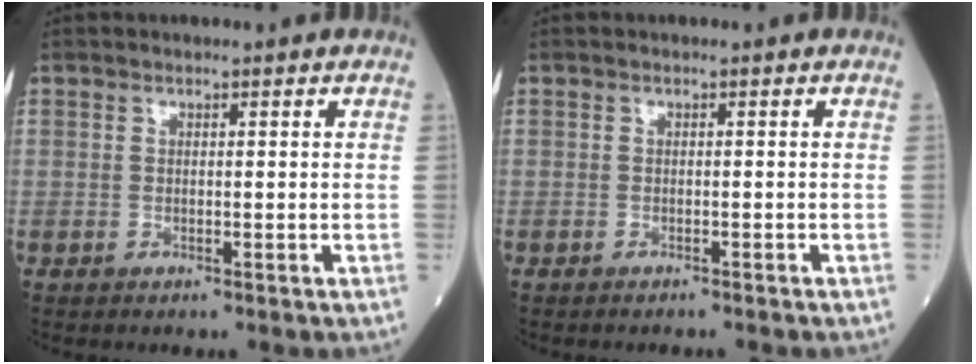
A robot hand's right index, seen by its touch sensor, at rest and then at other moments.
{"total": 1.4, "force": [-1.3, 0.2, 0.3], "torque": [-0.009, -0.003, -0.017]}